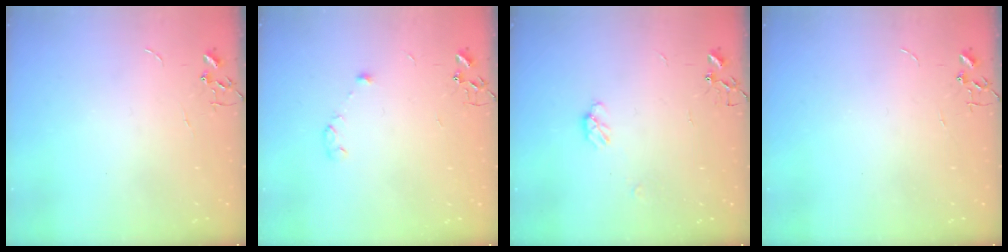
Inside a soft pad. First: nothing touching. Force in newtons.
{"total": 3.4, "press": 3.4, "slide": 0.6}
{"total": 4.1, "press": 4.0, "slide": 0.3}
{"total": 0.0}